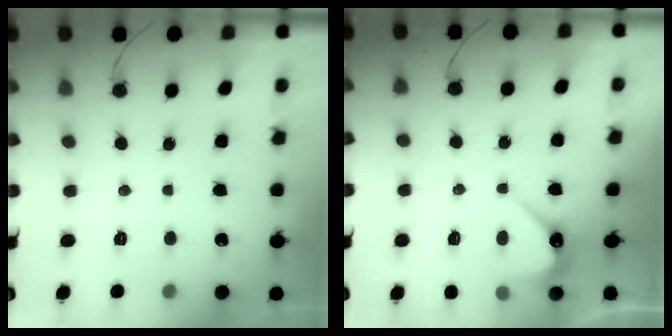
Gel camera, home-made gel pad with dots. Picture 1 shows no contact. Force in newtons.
{"total": 3.9, "press": 3.9, "slide": 0.3}